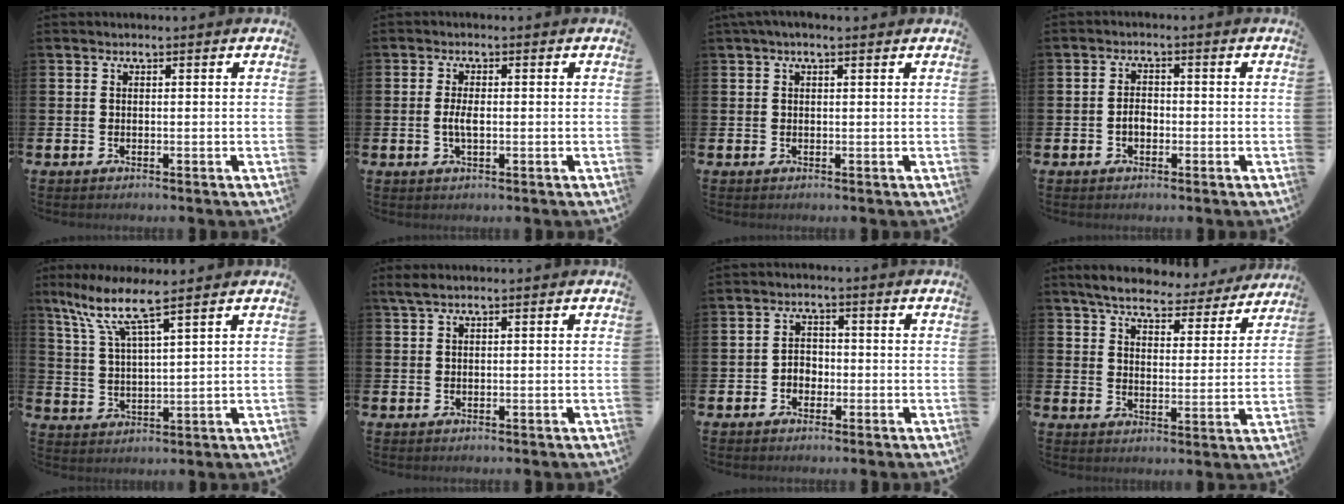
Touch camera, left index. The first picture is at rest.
{"total": 2.5, "force": [-0.1, 1.0, 2.3], "torque": [-0.037, -0.001, -0.005]}
{"total": 1.3, "force": [0.9, 0.2, 0.9], "torque": [-0.013, 0.001, 0.013]}
{"total": 2.2, "force": [-0.5, 1.5, 1.5], "torque": [-0.014, 0.000, -0.015]}
{"total": 7.7, "force": [6.0, 0.7, 4.8], "torque": [-0.114, -0.022, 0.102]}
{"total": 1.4, "force": [0.9, 0.1, 1.0], "torque": [-0.023, 0.004, 0.015]}
{"total": 2.3, "force": [-1.0, 1.9, 0.9], "torque": [-0.014, 0.005, -0.025]}
{"total": 6.2, "force": [5.9, 1.3, 1.7], "torque": [-0.050, -0.037, 0.098]}